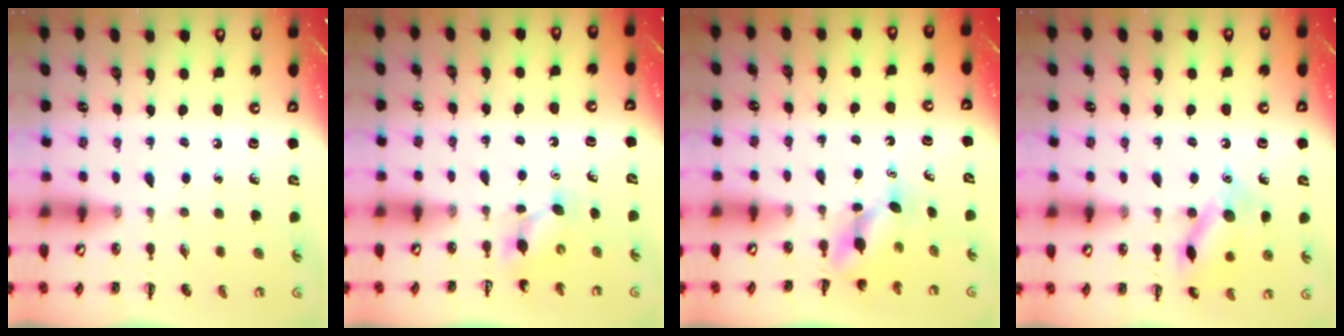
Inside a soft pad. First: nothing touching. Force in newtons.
{"total": 3.8, "press": 3.7, "slide": 1.1}
{"total": 3.9, "press": 3.9, "slide": 0.2}
{"total": 13.0, "press": 13.0, "slide": 0.8}